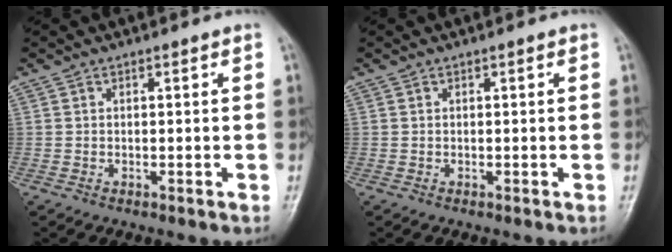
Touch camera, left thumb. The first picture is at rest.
{"total": 0.0}